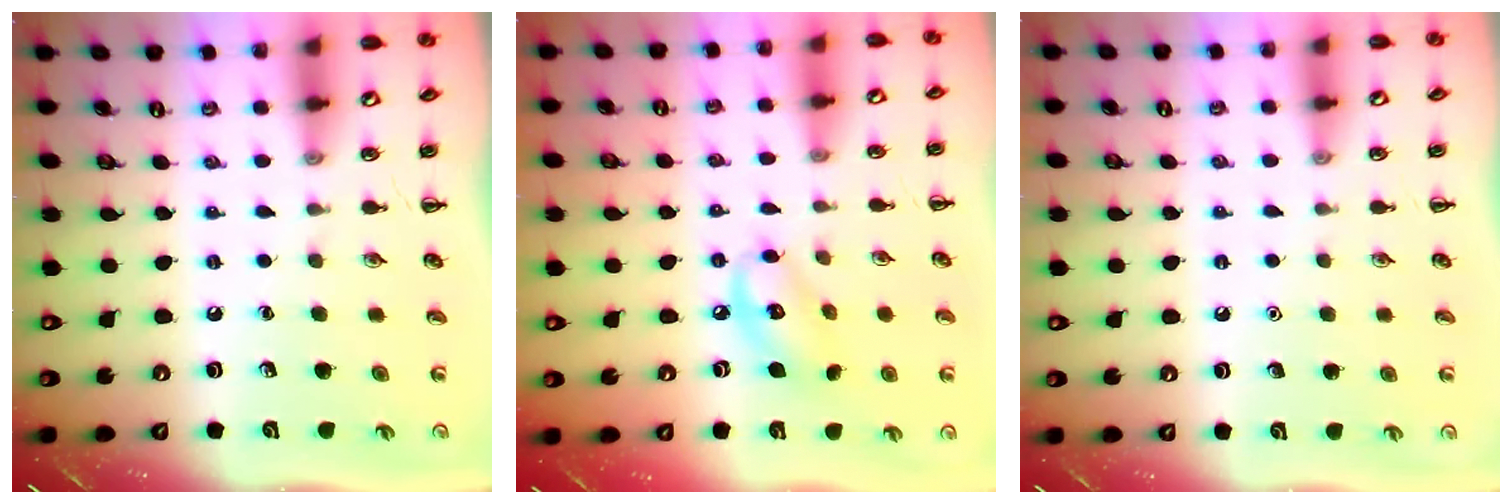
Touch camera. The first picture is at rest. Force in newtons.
{"total": 8.9, "press": 8.7, "slide": 1.6}
{"total": 1.5, "press": 1.5, "slide": 0.2}